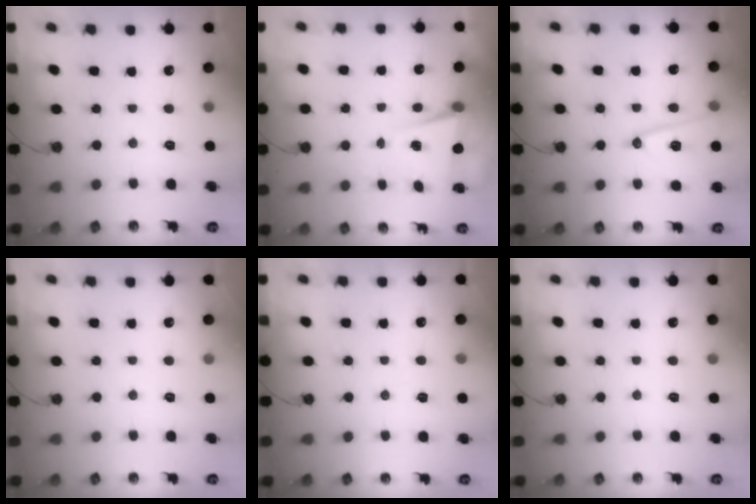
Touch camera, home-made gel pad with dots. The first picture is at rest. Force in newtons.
{"total": 4.5, "press": 3.4, "slide": 2.9}
{"total": 13.4, "press": 13.0, "slide": 3.5}
{"total": 0.0}
{"total": 6.4, "press": 4.7, "slide": 4.3}
{"total": 0.0}